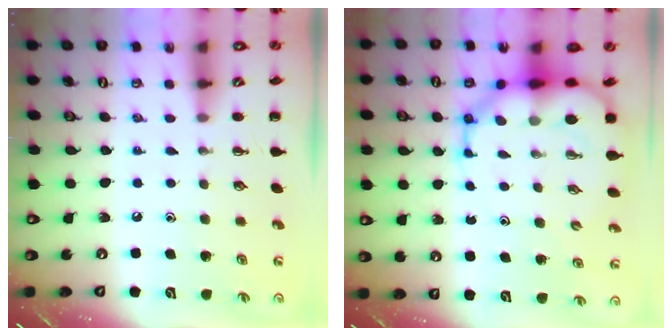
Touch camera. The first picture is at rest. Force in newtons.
{"total": 12.2, "press": 11.7, "slide": 3.5}